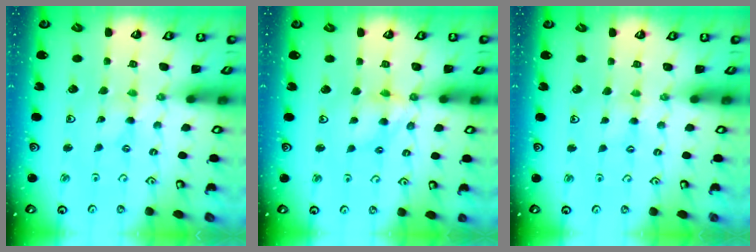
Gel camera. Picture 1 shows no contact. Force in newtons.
{"total": 7.9, "press": 7.9, "slide": 0.6}
{"total": 1.9, "press": 1.9, "slide": 0.4}